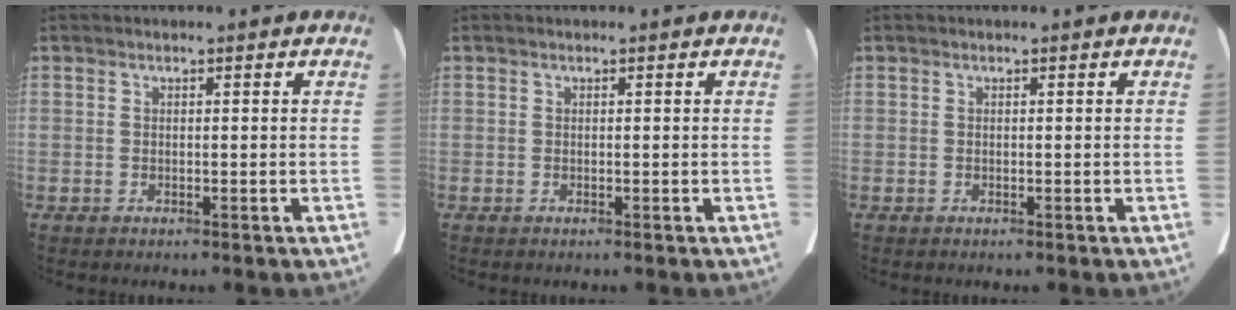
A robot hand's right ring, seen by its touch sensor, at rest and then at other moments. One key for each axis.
{"total": 0.0}
{"total": 0.0}